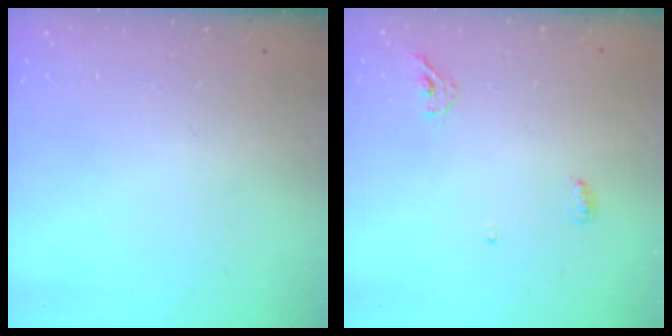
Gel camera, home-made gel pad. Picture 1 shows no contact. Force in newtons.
{"total": 4.6, "press": 4.5, "slide": 1.0}